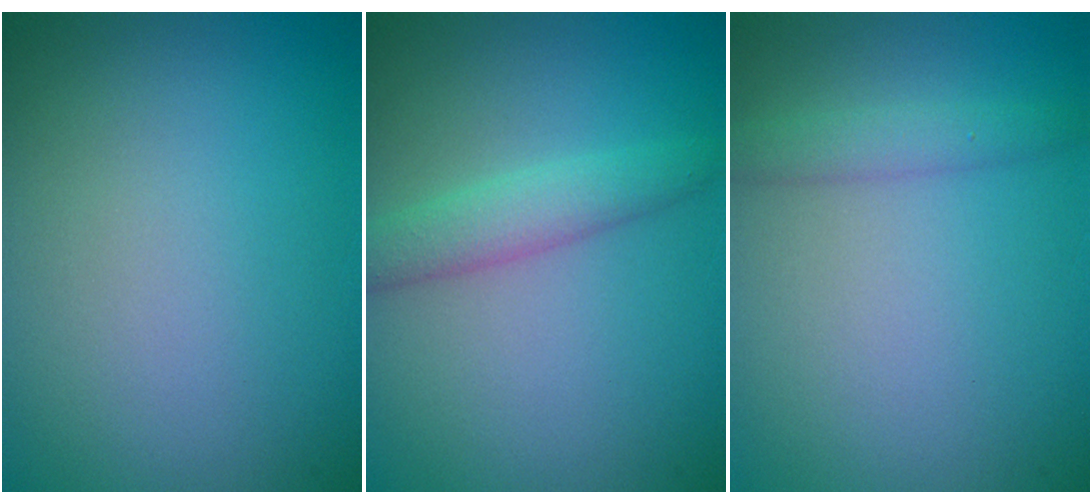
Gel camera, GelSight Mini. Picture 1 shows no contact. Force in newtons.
{"total": 2.6, "press": 2.6, "slide": 0.1}
{"total": 1.7, "press": 1.7, "slide": 0.2}